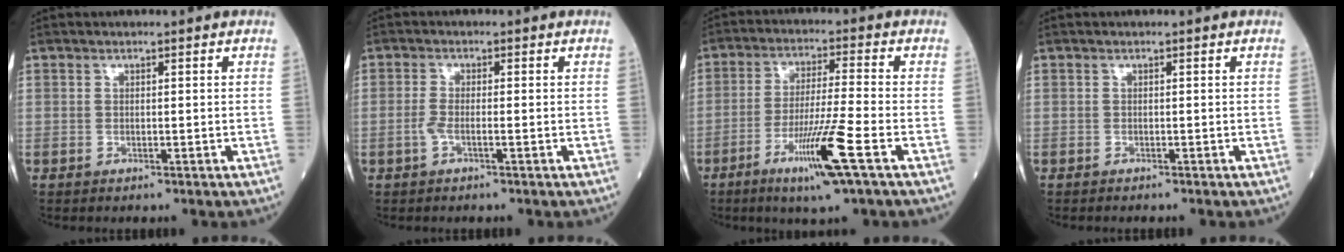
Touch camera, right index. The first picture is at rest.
{"total": 2.2, "force": [-0.8, 0.4, 2.0], "torque": [-0.043, 0.001, -0.020]}
{"total": 10.6, "force": [-5.1, -1.0, 9.2], "torque": [-0.175, -0.020, -0.095]}
{"total": 0.8, "force": [-0.8, 0.1, 0.3], "torque": [-0.002, -0.001, -0.012]}